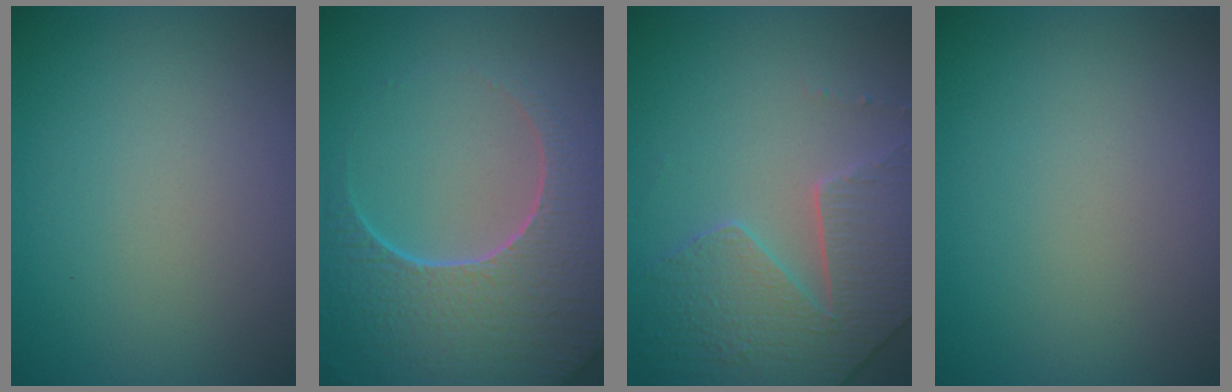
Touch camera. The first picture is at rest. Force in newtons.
{"total": 8.8, "press": 6.3, "slide": 6.2}
{"total": 4.6, "press": 4.4, "slide": 1.2}
{"total": 0.0}